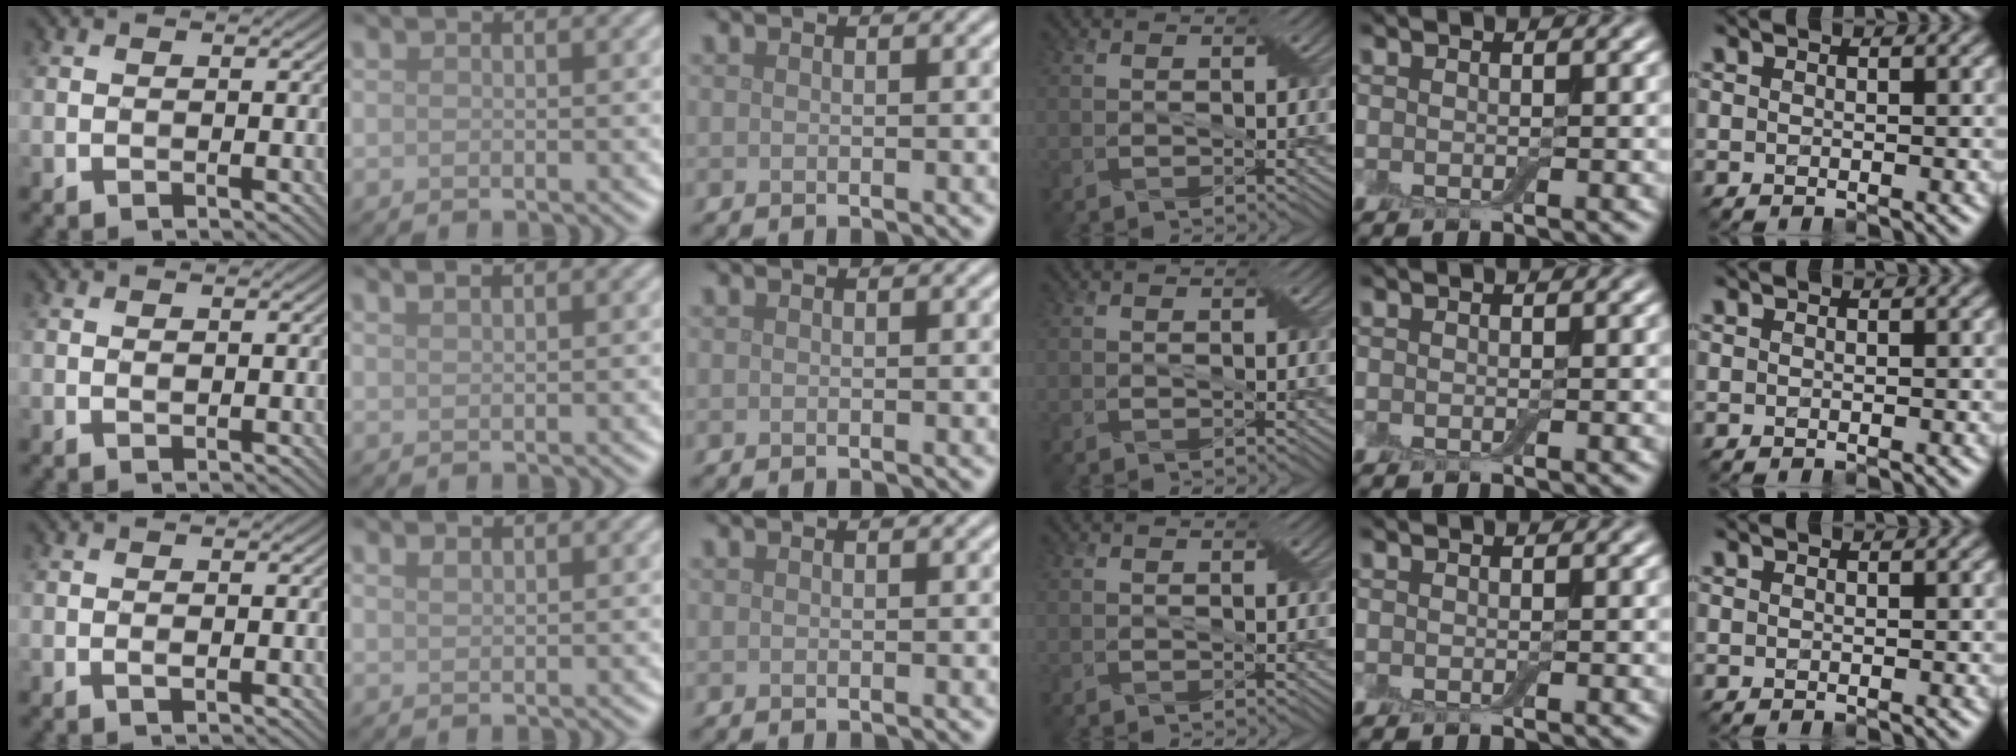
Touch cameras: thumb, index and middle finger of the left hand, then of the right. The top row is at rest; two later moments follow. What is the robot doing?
{"motion": "fold", "object": "bandage"}